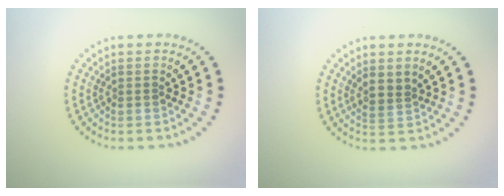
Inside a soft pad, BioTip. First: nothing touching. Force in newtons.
{"total": 1.6, "press": 1.4, "slide": 0.8}